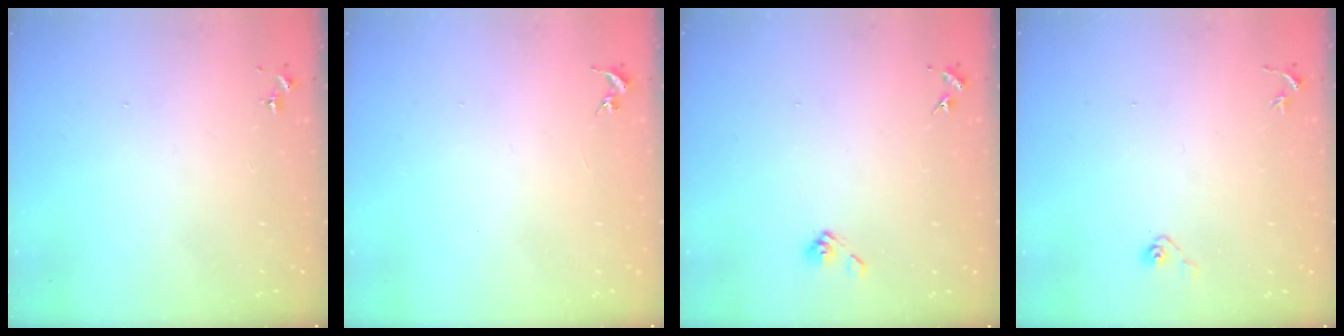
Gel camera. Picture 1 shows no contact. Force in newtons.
{"total": 0.0}
{"total": 5.6, "press": 5.1, "slide": 2.3}
{"total": 3.5, "press": 3.4, "slide": 0.8}